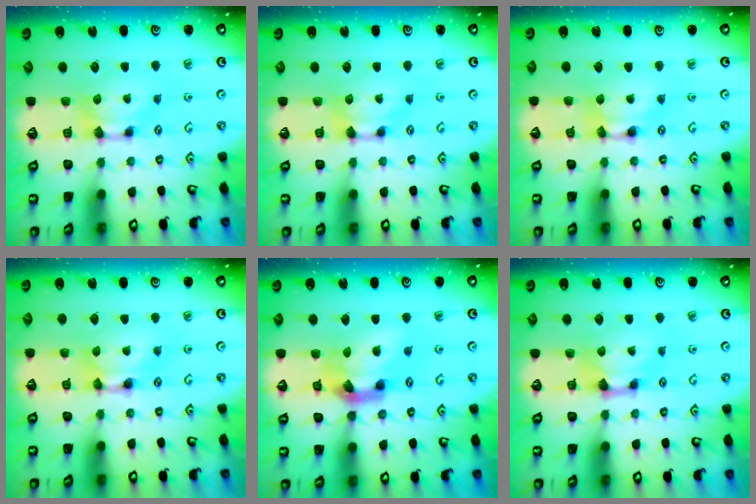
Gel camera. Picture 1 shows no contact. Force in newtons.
{"total": 0.0}
{"total": 1.8, "press": 1.8, "slide": 0.2}
{"total": 1.9, "press": 1.9, "slide": 0.2}
{"total": 5.5, "press": 5.1, "slide": 2.1}
{"total": 0.8, "press": 0.2, "slide": 0.7}